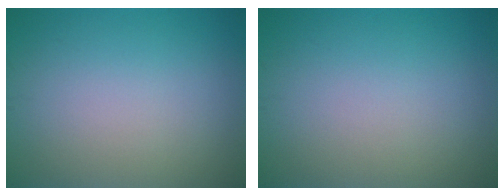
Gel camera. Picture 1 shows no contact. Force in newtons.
{"total": 0.0}